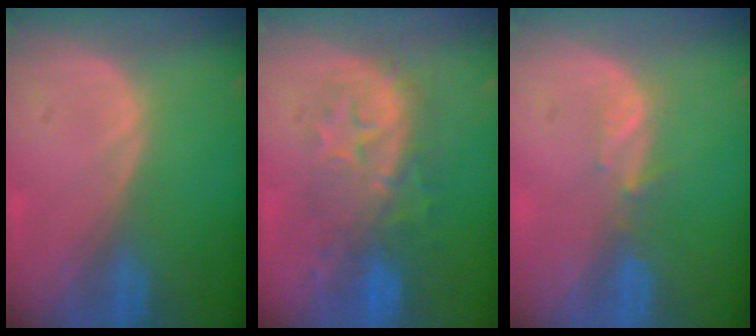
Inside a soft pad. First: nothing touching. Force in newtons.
{"total": 8.9, "press": 8.5, "slide": 2.7}
{"total": 1.9, "press": 1.8, "slide": 0.7}